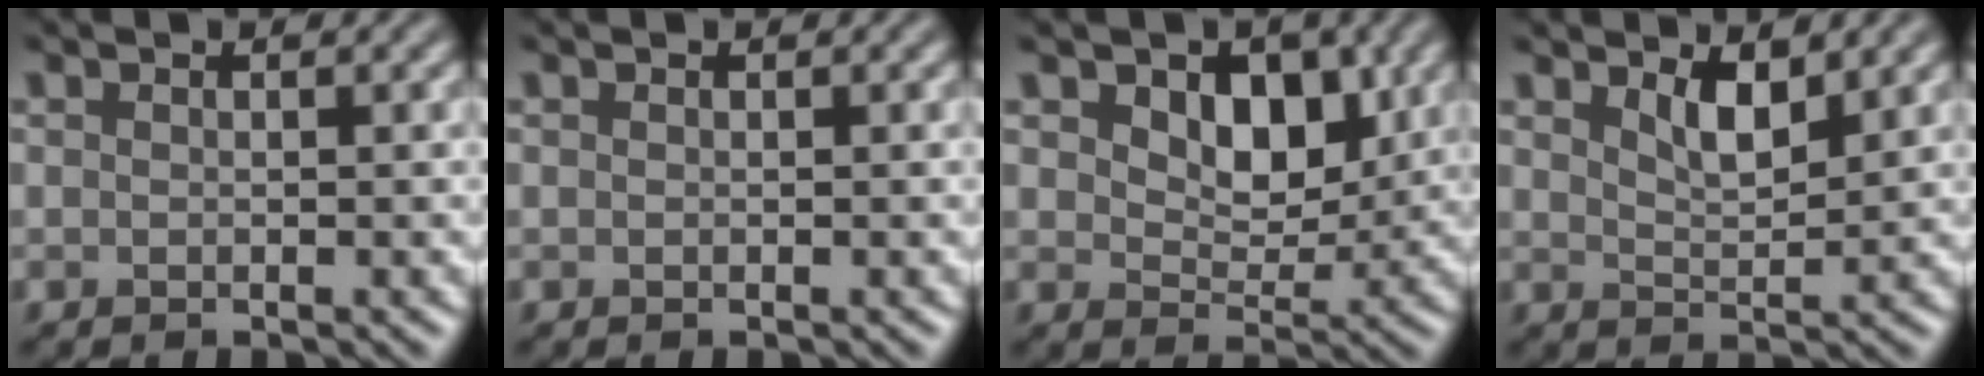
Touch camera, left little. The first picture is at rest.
{"total": 0.0}
{"total": 4.7, "force": [1.8, 3.0, 3.1], "torque": [-0.055, -0.013, 0.016]}
{"total": 2.5, "force": [1.5, 0.8, 1.8], "torque": [-0.037, -0.008, 0.026]}